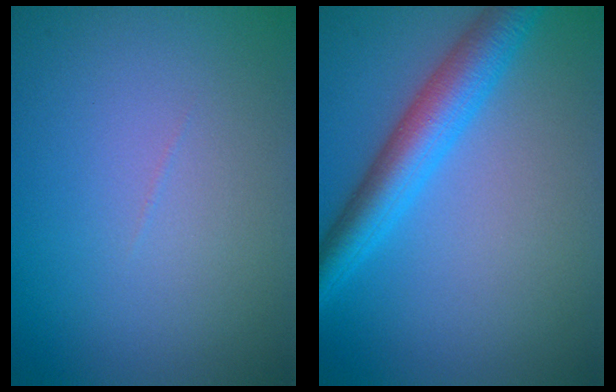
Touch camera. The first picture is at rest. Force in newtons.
{"total": 5.3, "press": 5.3, "slide": 0.2}